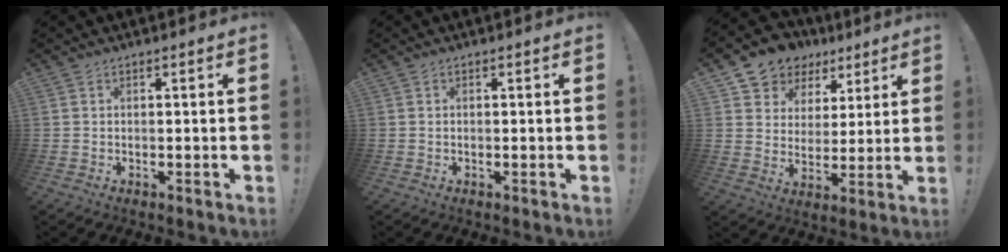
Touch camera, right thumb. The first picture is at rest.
{"total": 0.0}
{"total": 9.1, "force": [5.9, 6.8, 1.0], "torque": [-0.020, -0.047, 0.116]}